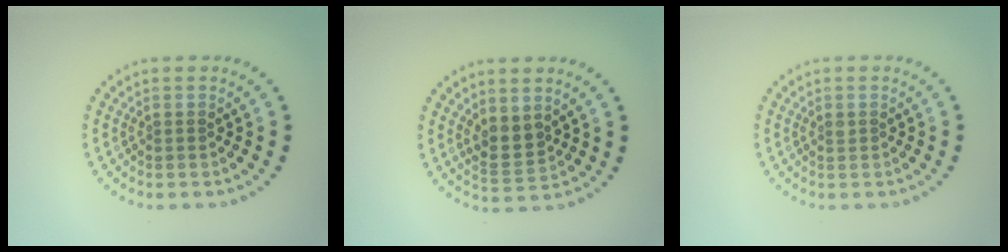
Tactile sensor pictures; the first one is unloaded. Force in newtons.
{"total": 2.6, "press": 2.3, "slide": 1.1}
{"total": 0.6, "press": 0.5, "slide": 0.3}